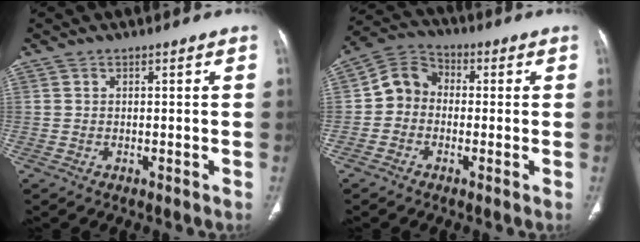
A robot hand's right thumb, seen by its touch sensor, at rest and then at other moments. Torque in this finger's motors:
{"motor_torque": [-0.26, 0.38, 0.21, -0.43, 0.13]}